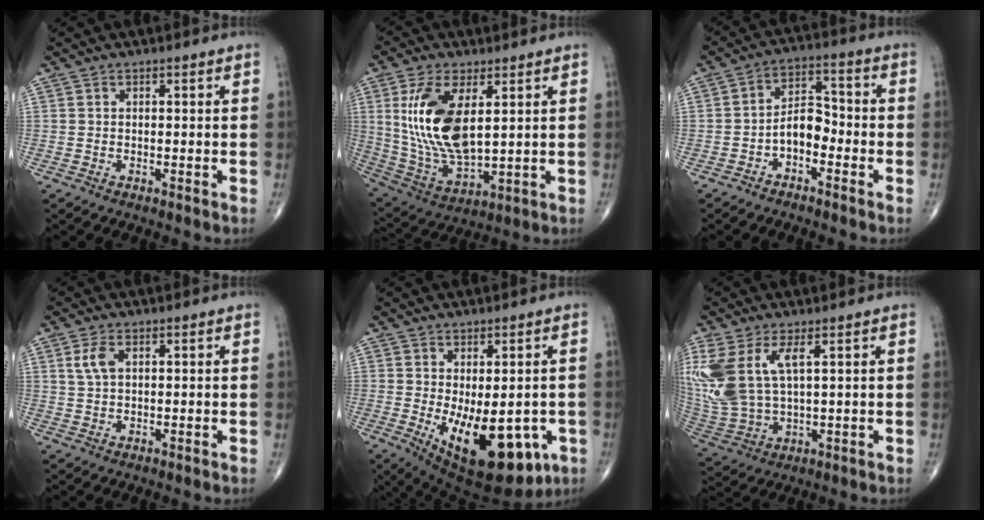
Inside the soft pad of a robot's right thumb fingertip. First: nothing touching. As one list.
[{"total": 16.8, "force": [4.0, 7.8, 14.4], "torque": [-0.287, -0.022, 0.090]}, {"total": 6.4, "force": [-2.6, 3.8, 4.4], "torque": [-0.059, 0.039, -0.056]}, {"total": 3.6, "force": [1.2, 1.9, 2.8], "torque": [-0.064, 0.005, 0.025]}, {"total": 17.7, "force": [-5.4, 8.8, 14.4], "torque": [-0.185, -0.016, -0.054]}, {"total": 16.0, "force": [4.8, 7.6, 13.2], "torque": [-0.317, -0.015, 0.106]}]